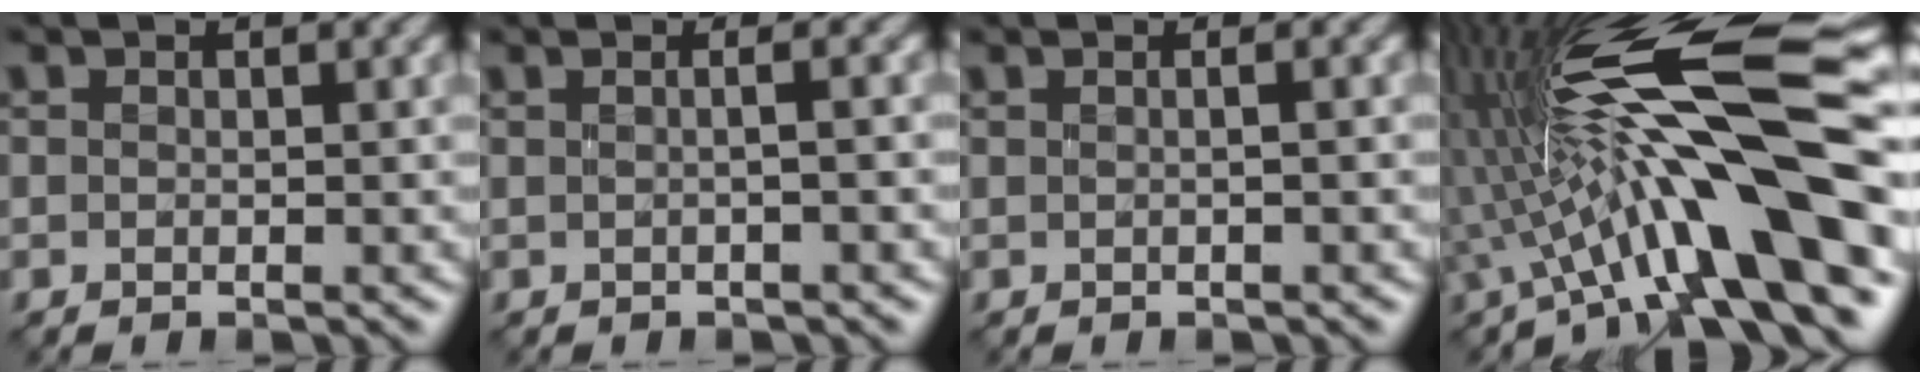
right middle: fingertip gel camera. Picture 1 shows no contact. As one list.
[{"total": 1.5, "force": [0.1, 0.3, 1.5], "torque": [-0.010, -0.008, 0.000]}, {"total": 0.8, "force": [0.1, -0.1, 0.8], "torque": [-0.012, -0.011, 0.001]}, {"total": 14.7, "force": [0.3, 3.0, 14.4], "torque": [-0.235, 0.027, 0.003]}]